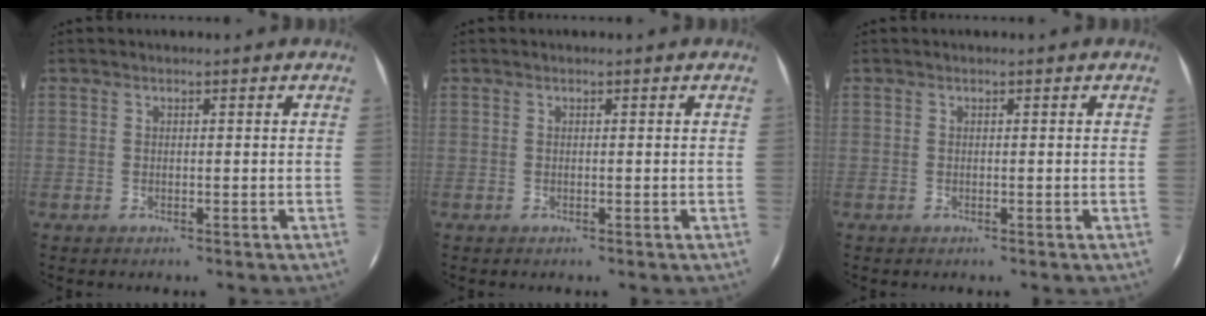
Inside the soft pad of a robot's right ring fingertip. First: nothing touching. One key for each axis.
{"total": 0.0}
{"total": 0.0}